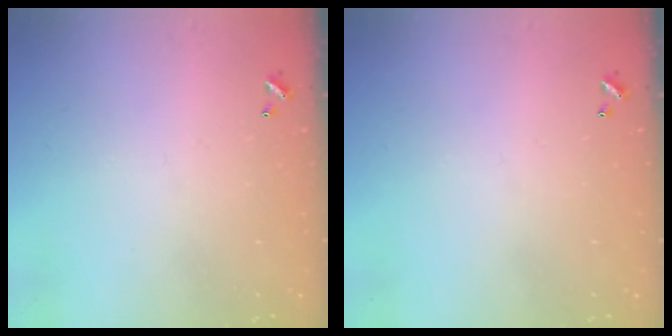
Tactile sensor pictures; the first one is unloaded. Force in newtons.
{"total": 0.0}